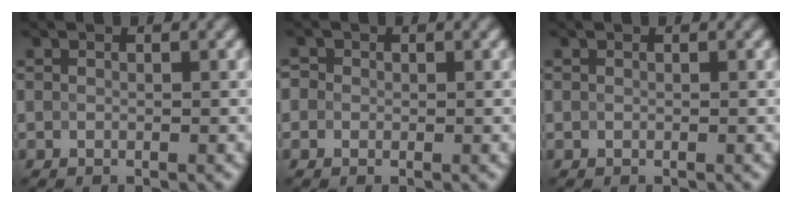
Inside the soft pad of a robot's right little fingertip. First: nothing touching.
{"total": 1.0, "force": [0.3, 0.9, 0.3], "torque": [-0.003, 0.002, -0.007]}
{"total": 0.0}